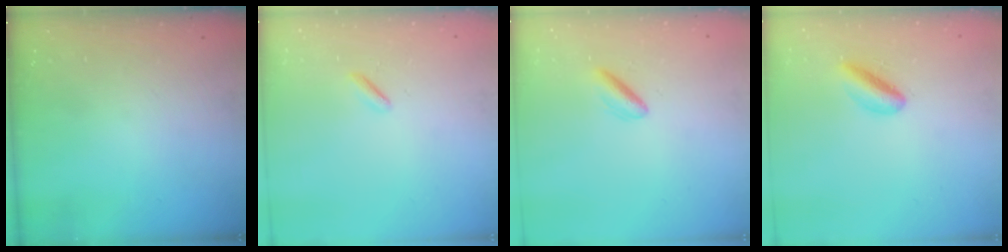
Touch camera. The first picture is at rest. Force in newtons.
{"total": 1.1, "press": 1.0, "slide": 0.4}
{"total": 3.1, "press": 2.9, "slide": 1.1}
{"total": 5.8, "press": 5.5, "slide": 1.7}